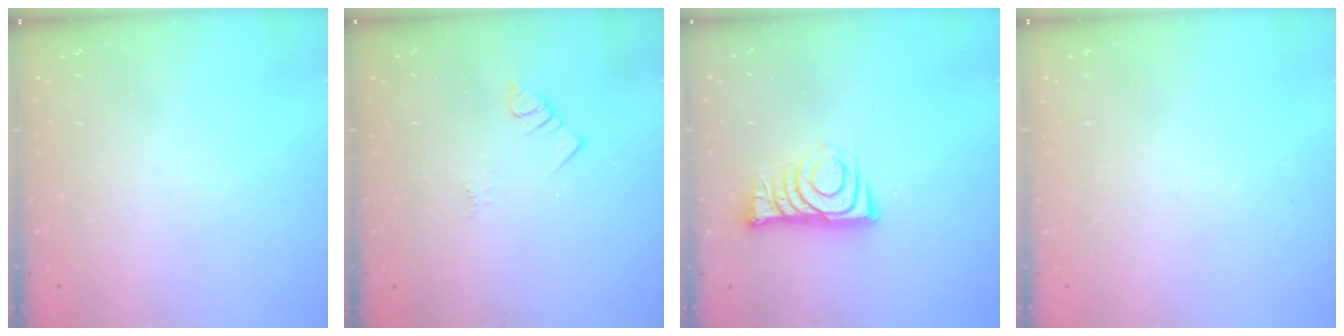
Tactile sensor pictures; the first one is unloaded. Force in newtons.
{"total": 2.0, "press": 2.0, "slide": 0.4}
{"total": 8.9, "press": 8.8, "slide": 0.9}
{"total": 1.8, "press": 1.7, "slide": 0.1}